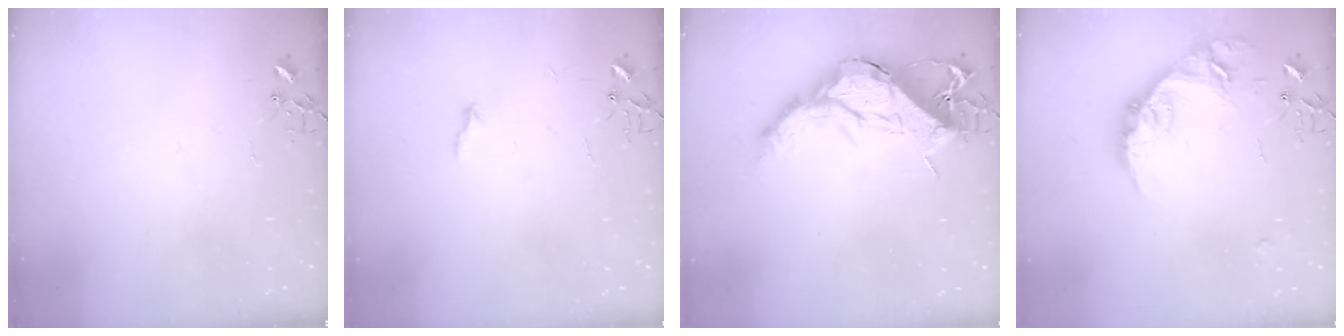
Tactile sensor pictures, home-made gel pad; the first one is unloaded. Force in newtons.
{"total": 4.7, "press": 4.7, "slide": 0.7}
{"total": 19.8, "press": 19.8, "slide": 1.2}
{"total": 17.6, "press": 17.6, "slide": 0.8}